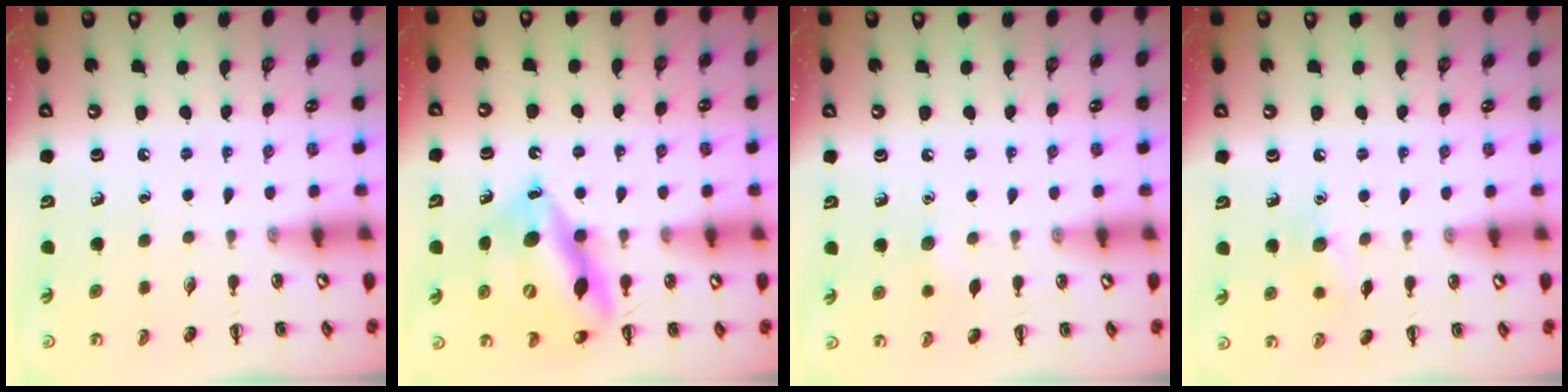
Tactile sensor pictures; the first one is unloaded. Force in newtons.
{"total": 15.7, "press": 15.0, "slide": 4.5}
{"total": 4.7, "press": 4.5, "slide": 1.2}
{"total": 7.2, "press": 6.9, "slide": 1.9}